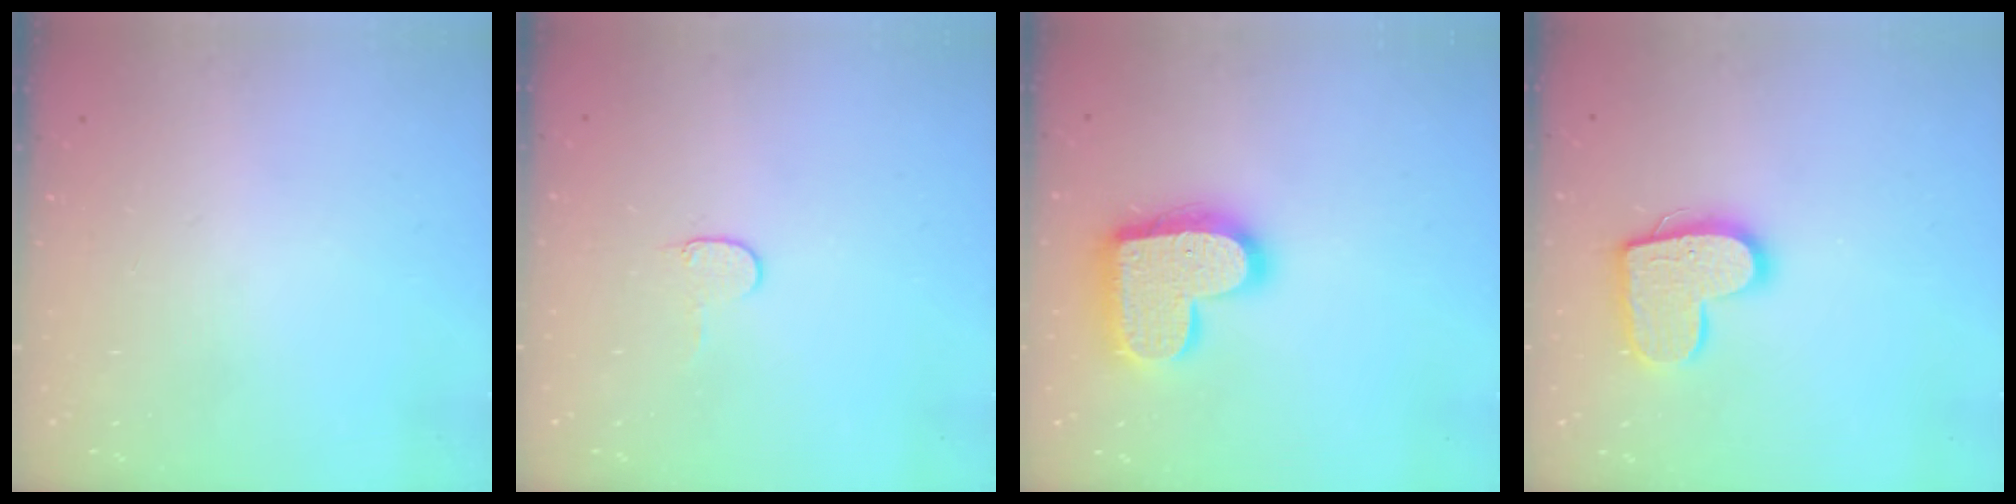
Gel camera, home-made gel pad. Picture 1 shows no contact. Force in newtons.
{"total": 4.0, "press": 4.0, "slide": 0.4}
{"total": 18.1, "press": 18.1, "slide": 1.1}
{"total": 14.5, "press": 14.5, "slide": 0.8}